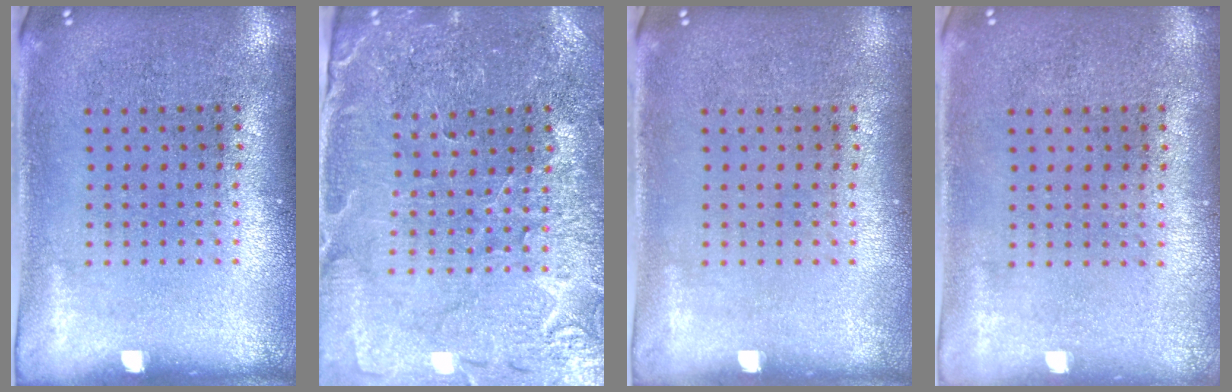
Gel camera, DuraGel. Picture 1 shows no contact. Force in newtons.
{"total": 1.5, "press": 1.5, "slide": 0.1}
{"total": 0.0}
{"total": 0.0}